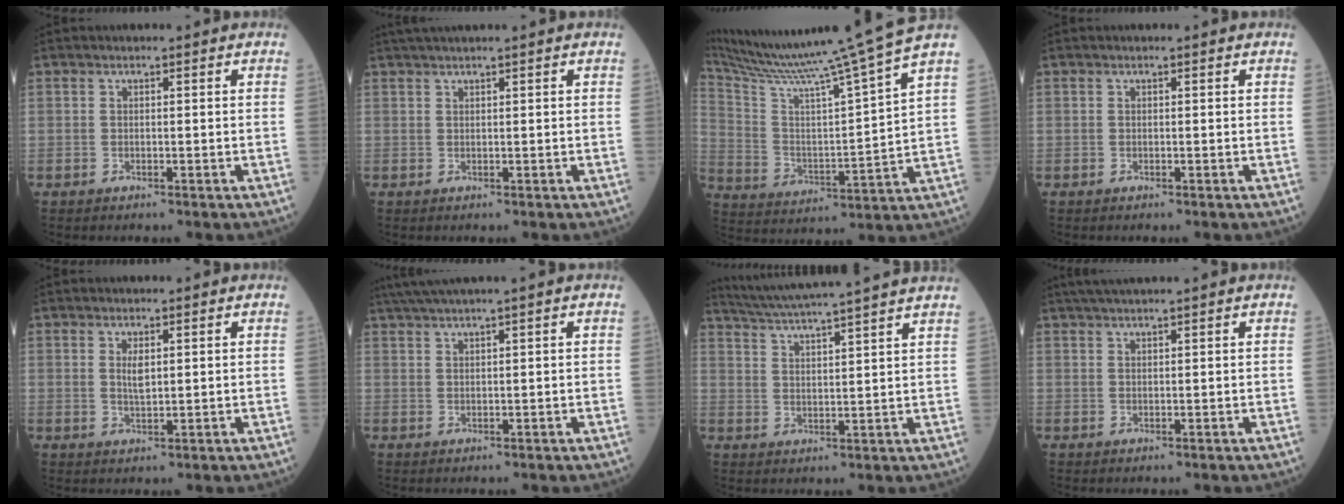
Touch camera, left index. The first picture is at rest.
{"total": 2.8, "force": [2.2, -0.7, 1.5], "torque": [-0.023, 0.019, 0.044]}
{"total": 20.2, "force": [17.6, -3.6, 9.3], "torque": [-0.170, -0.057, 0.277]}
{"total": 0.0}
{"total": 2.1, "force": [0.6, 0.6, 1.9], "torque": [-0.040, -0.003, 0.014]}
{"total": 3.7, "force": [2.7, -1.0, 2.3], "torque": [-0.052, 0.013, 0.058]}
{"total": 18.5, "force": [16.5, -1.5, 8.3], "torque": [-0.152, -0.004, 0.232]}
{"total": 3.8, "force": [3.1, -0.8, 2.0], "torque": [-0.031, 0.020, 0.057]}